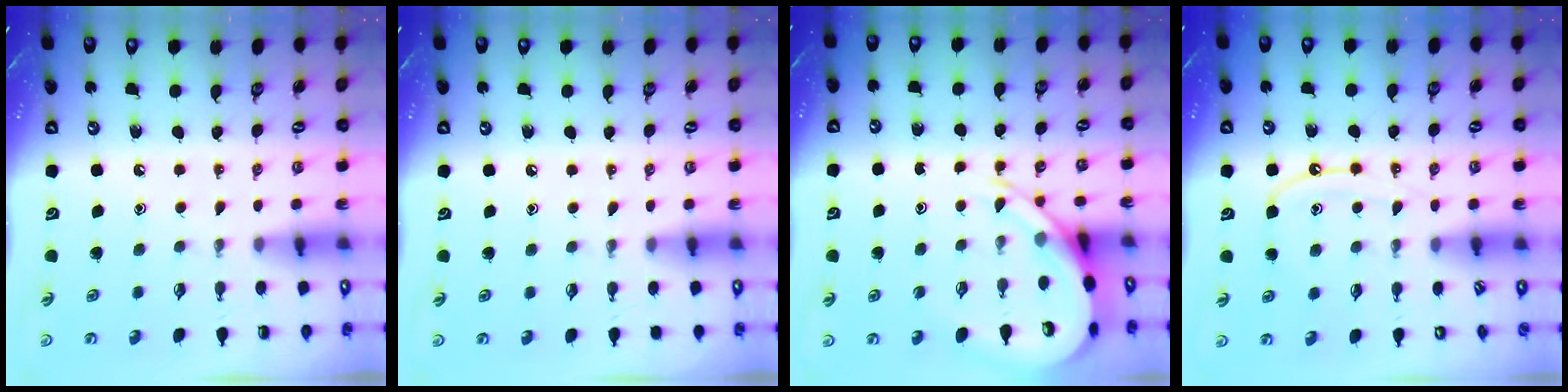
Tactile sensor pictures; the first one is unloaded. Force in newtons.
{"total": 2.5, "press": 2.4, "slide": 0.4}
{"total": 11.0, "press": 10.9, "slide": 1.0}
{"total": 10.3, "press": 10.2, "slide": 0.8}